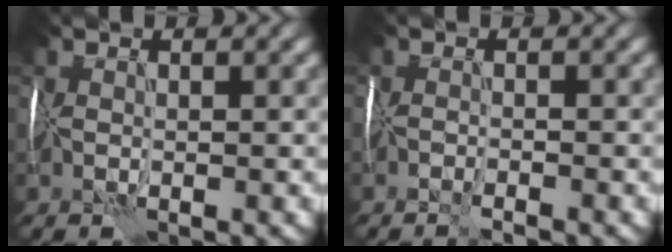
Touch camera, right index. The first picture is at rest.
{"total": 1.4, "force": [-1.3, -0.1, 0.6], "torque": [-0.012, -0.003, -0.027]}